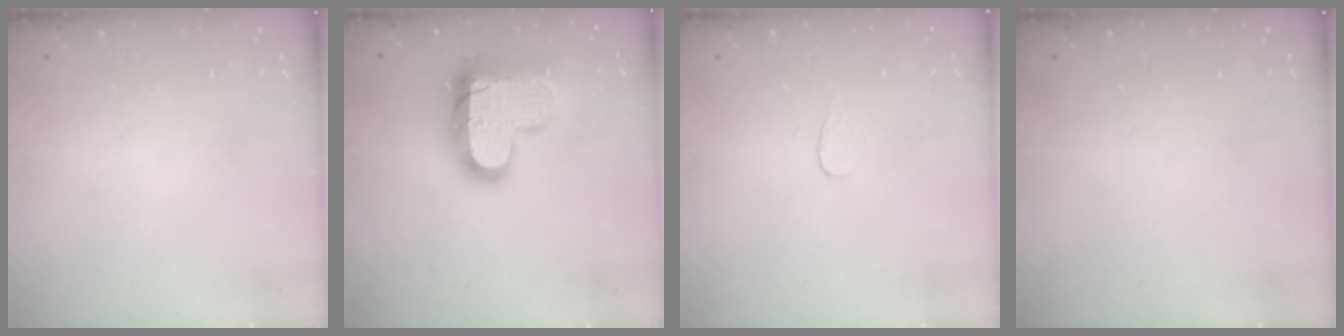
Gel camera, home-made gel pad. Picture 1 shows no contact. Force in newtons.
{"total": 18.0, "press": 18.0, "slide": 1.3}
{"total": 3.3, "press": 3.3, "slide": 0.4}
{"total": 0.0}